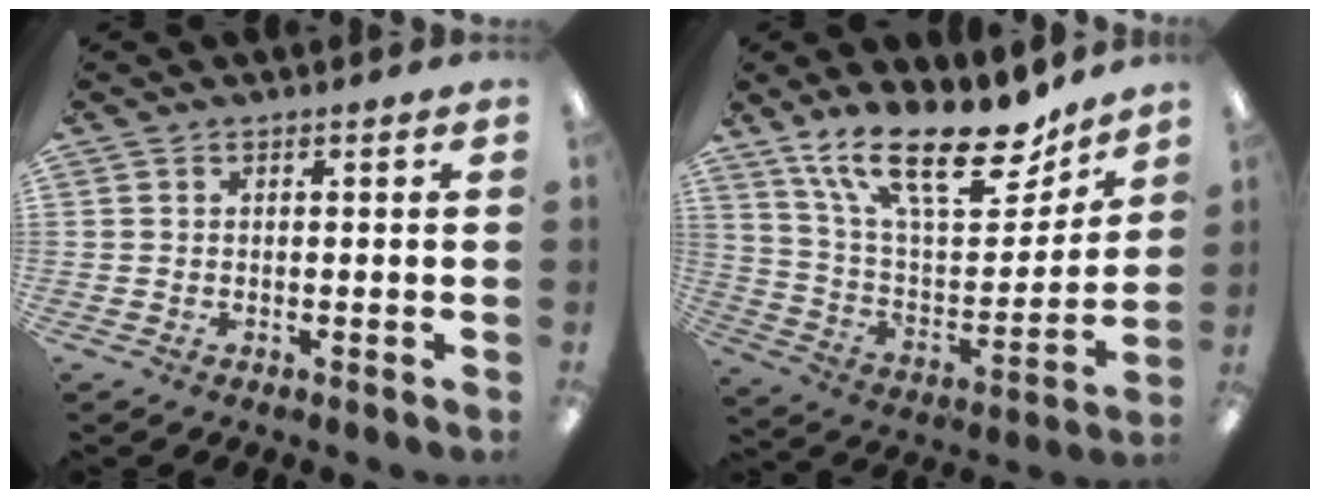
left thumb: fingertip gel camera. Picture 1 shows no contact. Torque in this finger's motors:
{"motor_torque": [0.39, 0.14, 1.57, -1.20, 0.32]}